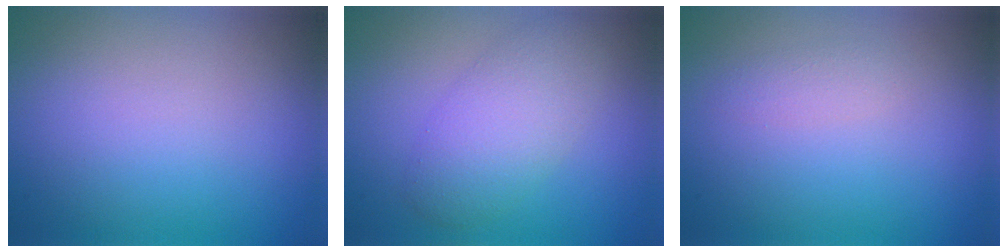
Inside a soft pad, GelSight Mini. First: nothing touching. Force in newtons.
{"total": 4.6, "press": 4.6, "slide": 0.2}
{"total": 1.1, "press": 1.1, "slide": 0.1}